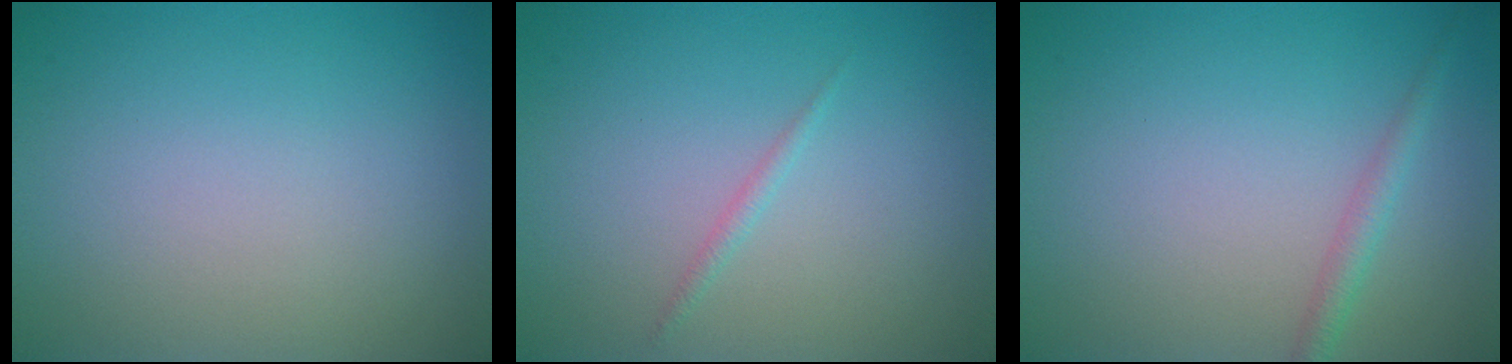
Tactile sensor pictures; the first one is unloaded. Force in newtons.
{"total": 0.7, "press": 0.7, "slide": 0.1}
{"total": 1.5, "press": 1.5, "slide": 0.0}